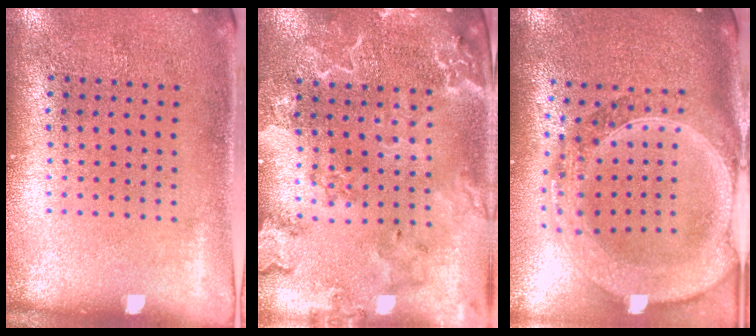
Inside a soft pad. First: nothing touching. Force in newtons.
{"total": 2.6, "press": 2.5, "slide": 0.9}
{"total": 3.1, "press": 2.6, "slide": 1.7}